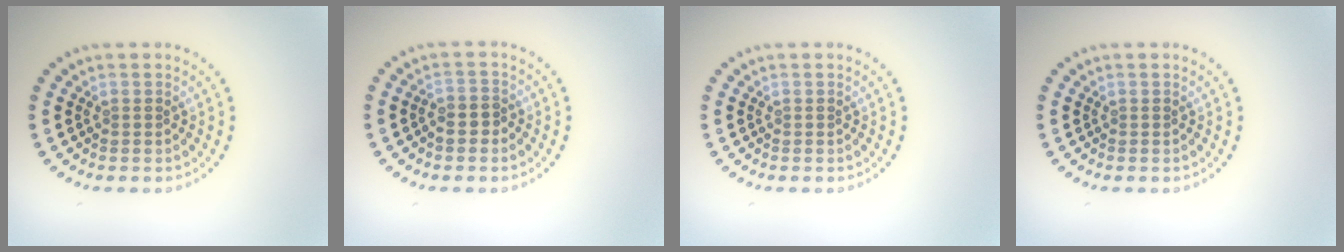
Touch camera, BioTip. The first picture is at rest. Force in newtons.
{"total": 1.4, "press": 1.2, "slide": 0.6}
{"total": 0.0}
{"total": 0.0}